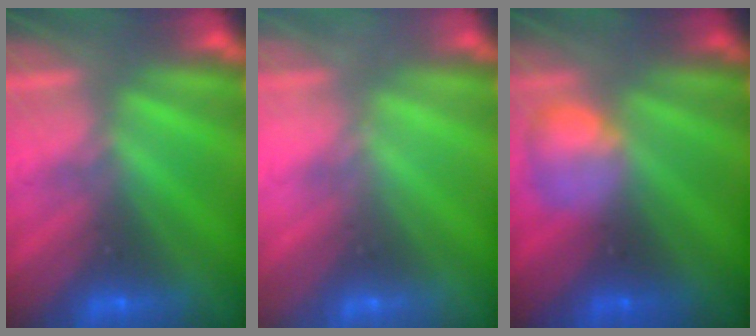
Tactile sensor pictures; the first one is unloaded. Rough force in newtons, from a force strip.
{"total": 2.0}
{"total": 2.3}